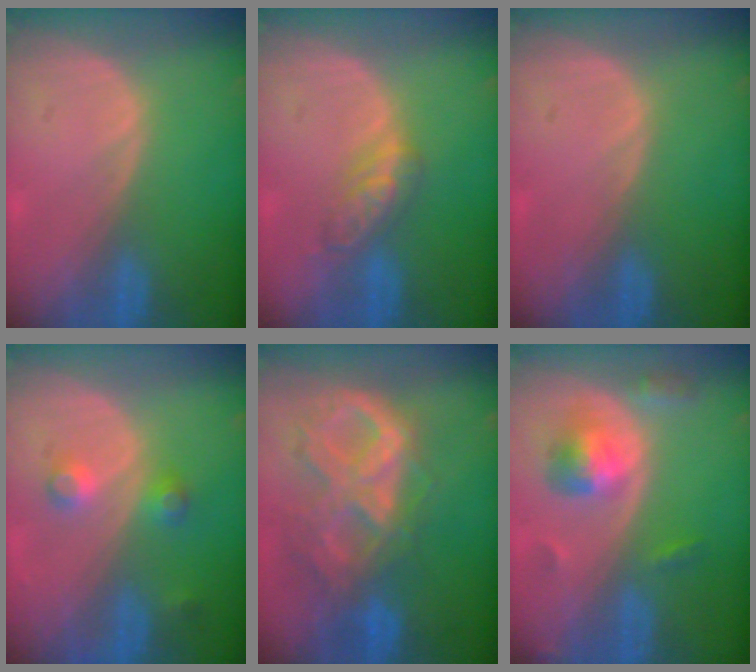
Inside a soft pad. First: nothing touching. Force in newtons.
{"total": 4.5, "press": 4.5, "slide": 0.5}
{"total": 0.0}
{"total": 3.6, "press": 3.5, "slide": 1.0}
{"total": 10.6, "press": 9.0, "slide": 5.7}
{"total": 5.6, "press": 5.3, "slide": 1.8}